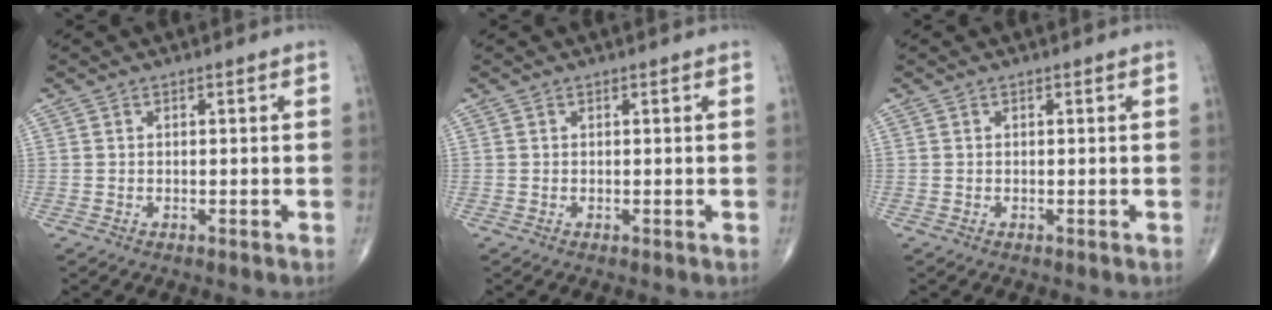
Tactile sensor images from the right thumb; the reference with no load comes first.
{"total": 0.0}
{"total": 0.0}